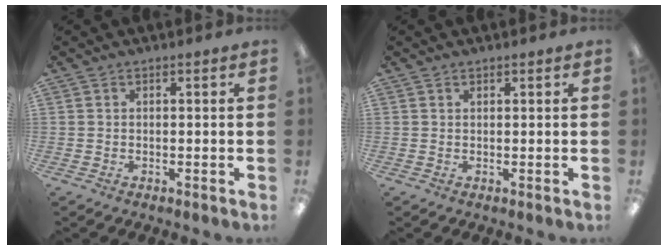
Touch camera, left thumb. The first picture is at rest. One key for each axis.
{"total": 0.5, "fx": 0.4, "fy": 0.2, "fz": 0.2, "tx": -0.005, "ty": 0.000, "tz": 0.008}